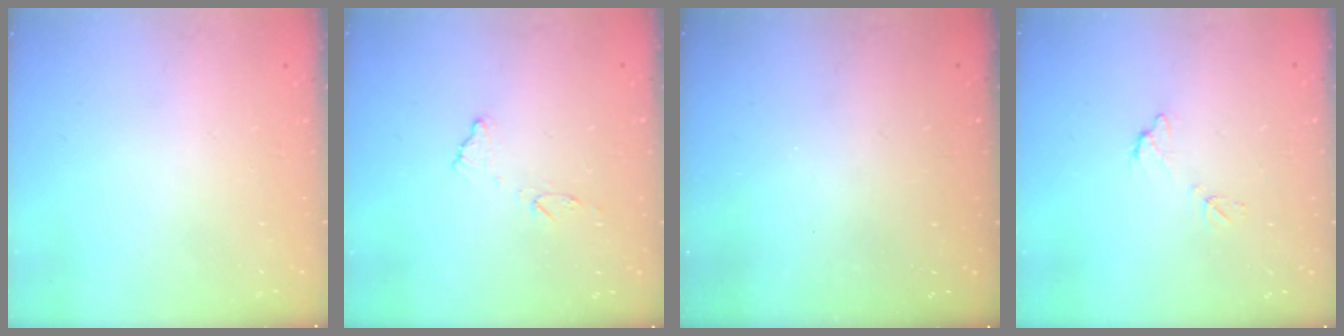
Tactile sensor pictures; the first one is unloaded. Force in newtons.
{"total": 8.7, "press": 8.7, "slide": 0.5}
{"total": 2.8, "press": 2.8, "slide": 0.3}
{"total": 6.2, "press": 6.2, "slide": 0.4}